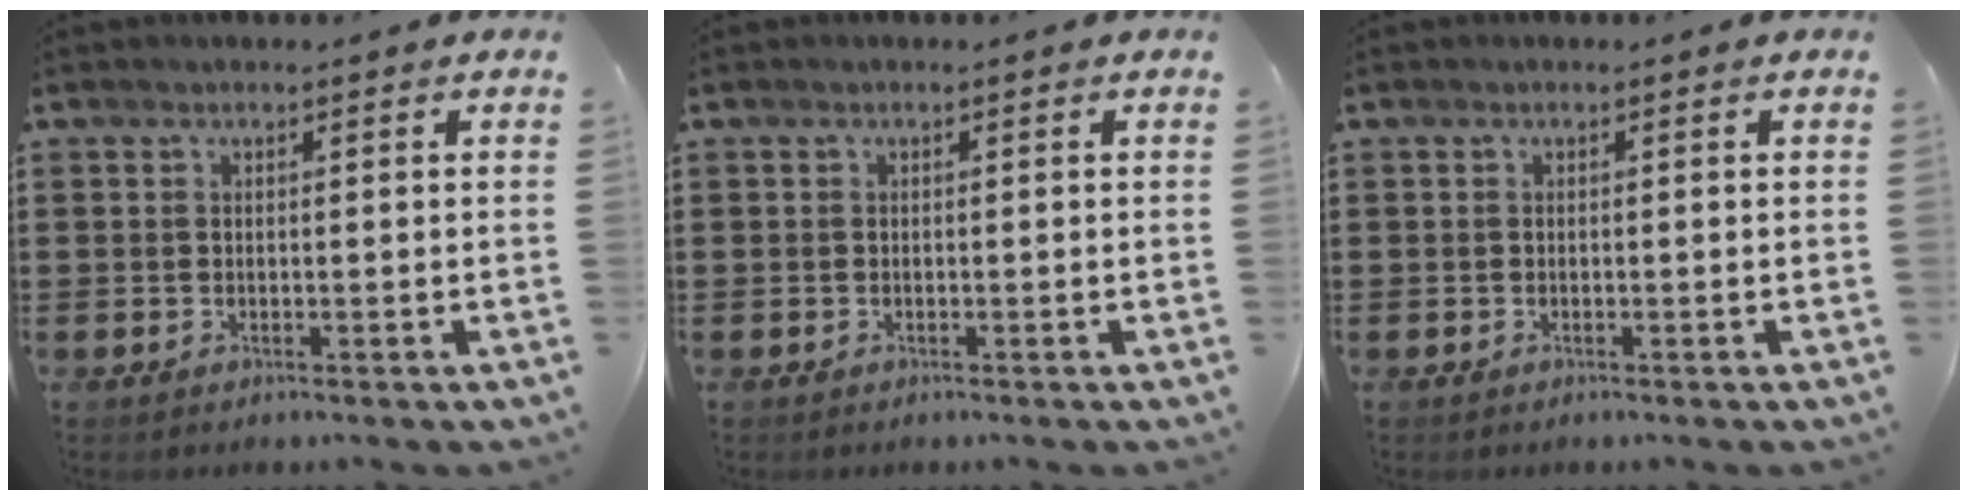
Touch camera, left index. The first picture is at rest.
{"total": 0.0}
{"total": 0.0}